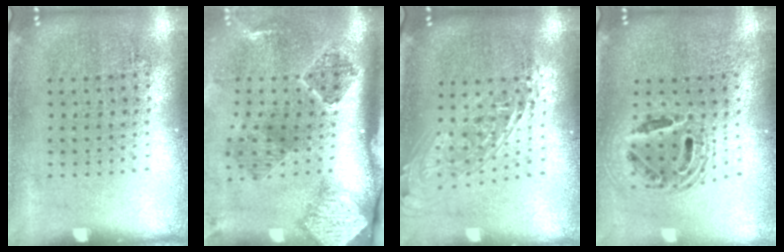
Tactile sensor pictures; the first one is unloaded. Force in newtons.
{"total": 2.9, "press": 1.9, "slide": 2.1}
{"total": 1.7, "press": 1.3, "slide": 1.0}
{"total": 1.8, "press": 1.5, "slide": 1.0}